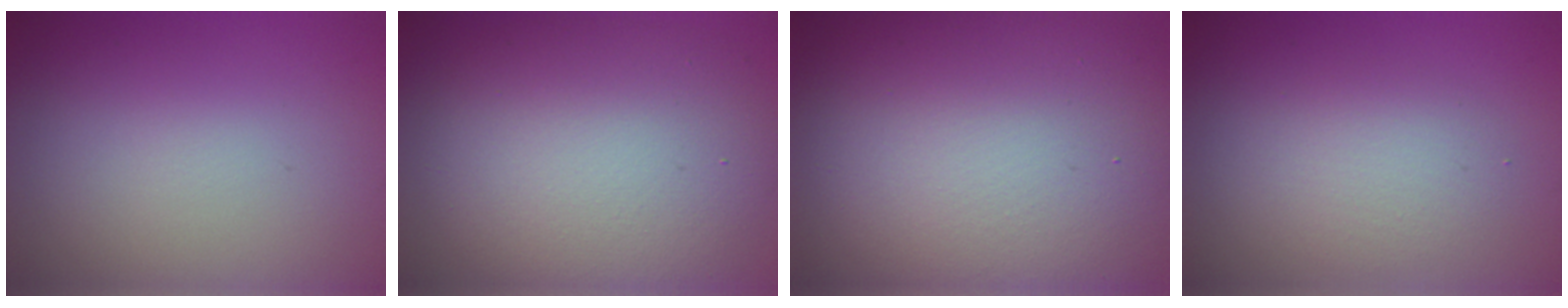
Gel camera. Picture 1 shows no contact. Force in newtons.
{"total": 11.3, "press": 11.3, "slide": 0.9}
{"total": 17.9, "press": 17.8, "slide": 1.3}
{"total": 2.6, "press": 2.6, "slide": 0.1}